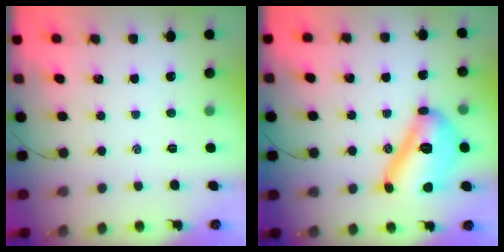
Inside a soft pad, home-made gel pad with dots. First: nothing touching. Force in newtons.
{"total": 17.7, "press": 17.7, "slide": 1.1}